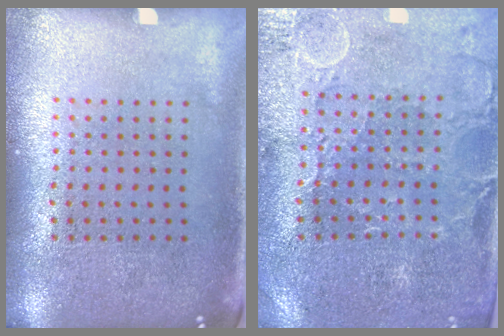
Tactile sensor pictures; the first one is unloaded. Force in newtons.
{"total": 0.8, "press": 0.7, "slide": 0.4}